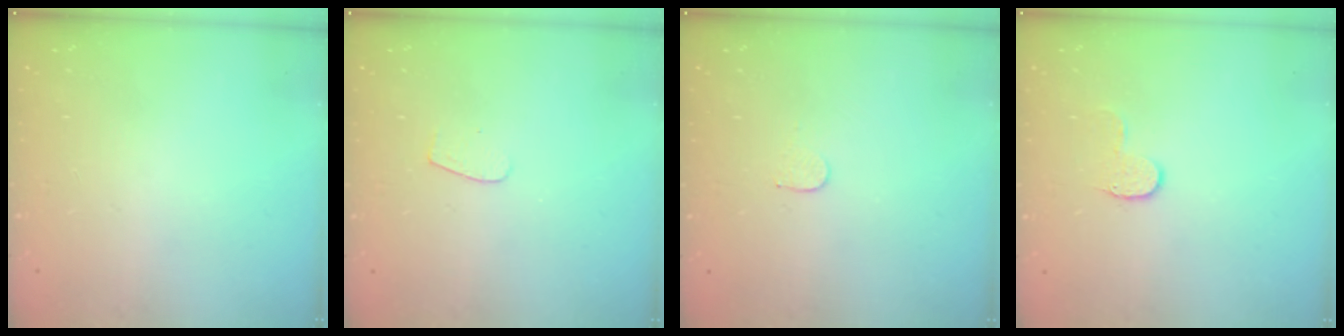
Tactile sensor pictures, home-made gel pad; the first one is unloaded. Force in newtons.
{"total": 4.0, "press": 4.0, "slide": 0.4}
{"total": 3.7, "press": 3.7, "slide": 0.3}
{"total": 4.6, "press": 4.6, "slide": 0.5}